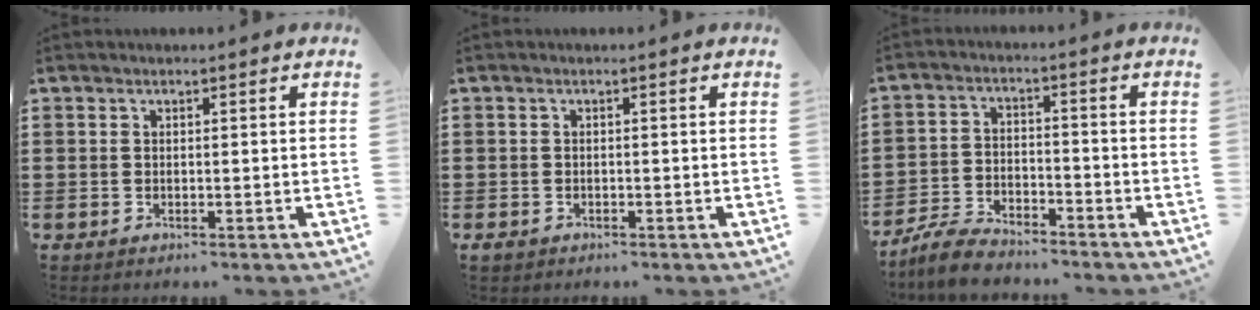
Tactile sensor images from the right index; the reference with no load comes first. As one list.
[{"total": 0.7, "force": [-0.6, 0.3, 0.1], "torque": [-0.005, -0.002, -0.012]}, {"total": 5.4, "force": [-5.1, 0.8, 1.5], "torque": [-0.039, 0.003, -0.100]}]